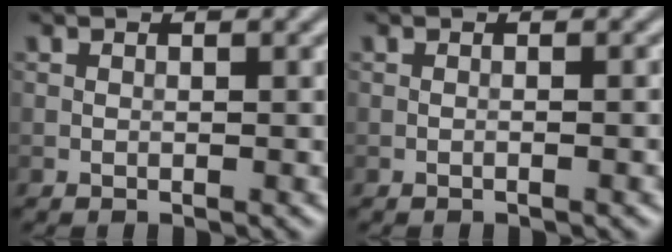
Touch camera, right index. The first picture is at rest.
{"total": 0.9, "force": [-0.3, 0.2, 0.8], "torque": [-0.010, -0.001, -0.010]}